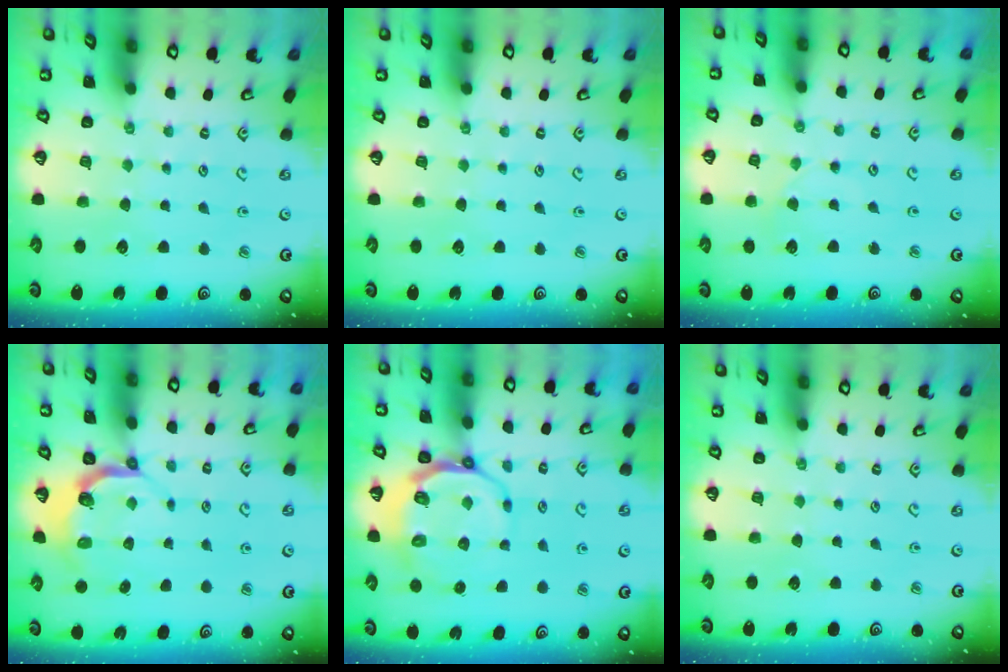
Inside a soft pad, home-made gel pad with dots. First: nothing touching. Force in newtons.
{"total": 0.0}
{"total": 2.3, "press": 2.3, "slide": 0.4}
{"total": 4.6, "press": 3.1, "slide": 3.3}
{"total": 8.1, "press": 7.4, "slide": 3.4}
{"total": 0.0}